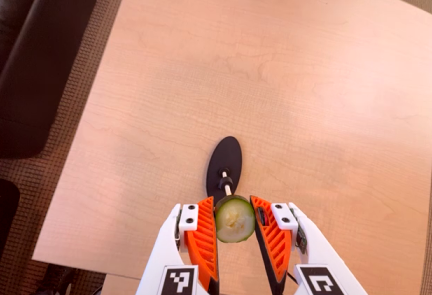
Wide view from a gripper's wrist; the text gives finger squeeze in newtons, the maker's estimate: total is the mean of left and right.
{"total": 9.9, "left": 10.5, "right": 9.4}